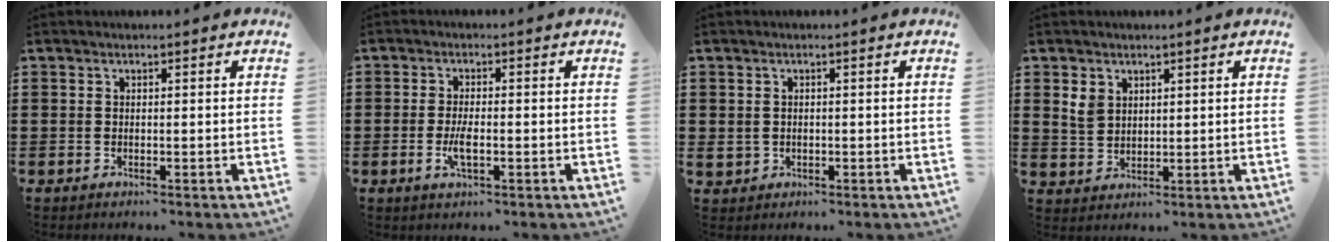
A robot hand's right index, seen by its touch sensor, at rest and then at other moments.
{"total": 3.5, "force": [-1.0, 1.0, 3.2], "torque": [-0.068, -0.005, -0.020]}
{"total": 1.2, "force": [0.1, 1.1, 0.4], "torque": [-0.011, 0.007, 0.001]}
{"total": 3.2, "force": [1.8, 2.4, 1.1], "torque": [-0.031, 0.010, 0.033]}